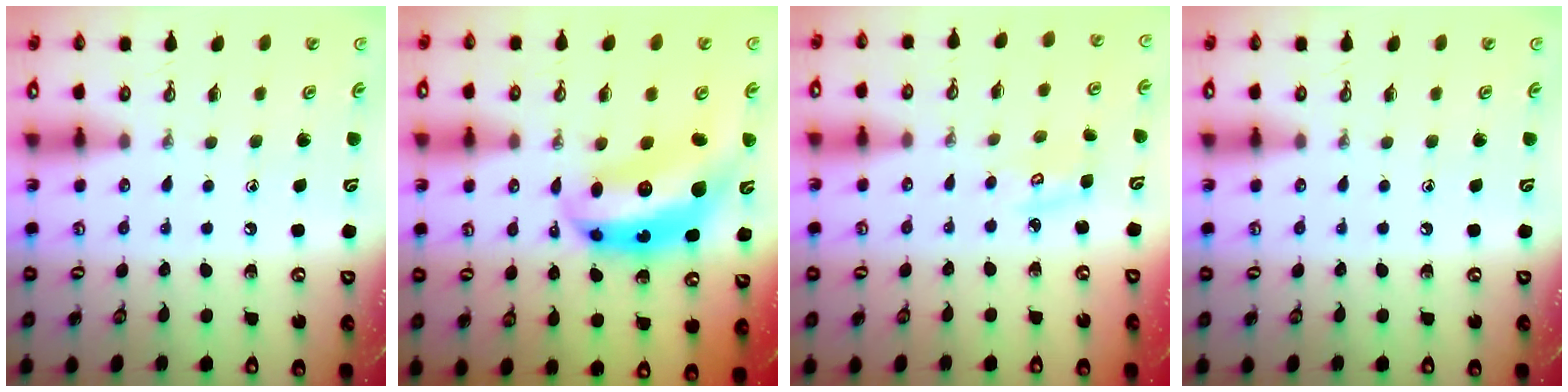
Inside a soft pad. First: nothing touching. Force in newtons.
{"total": 10.6, "press": 10.6, "slide": 1.0}
{"total": 2.8, "press": 2.8, "slide": 0.1}
{"total": 0.0}